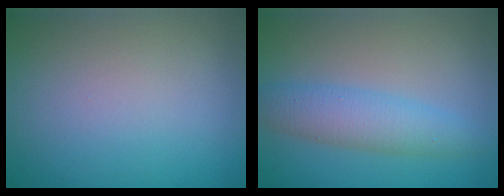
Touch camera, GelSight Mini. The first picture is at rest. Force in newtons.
{"total": 3.7, "press": 3.7, "slide": 0.0}